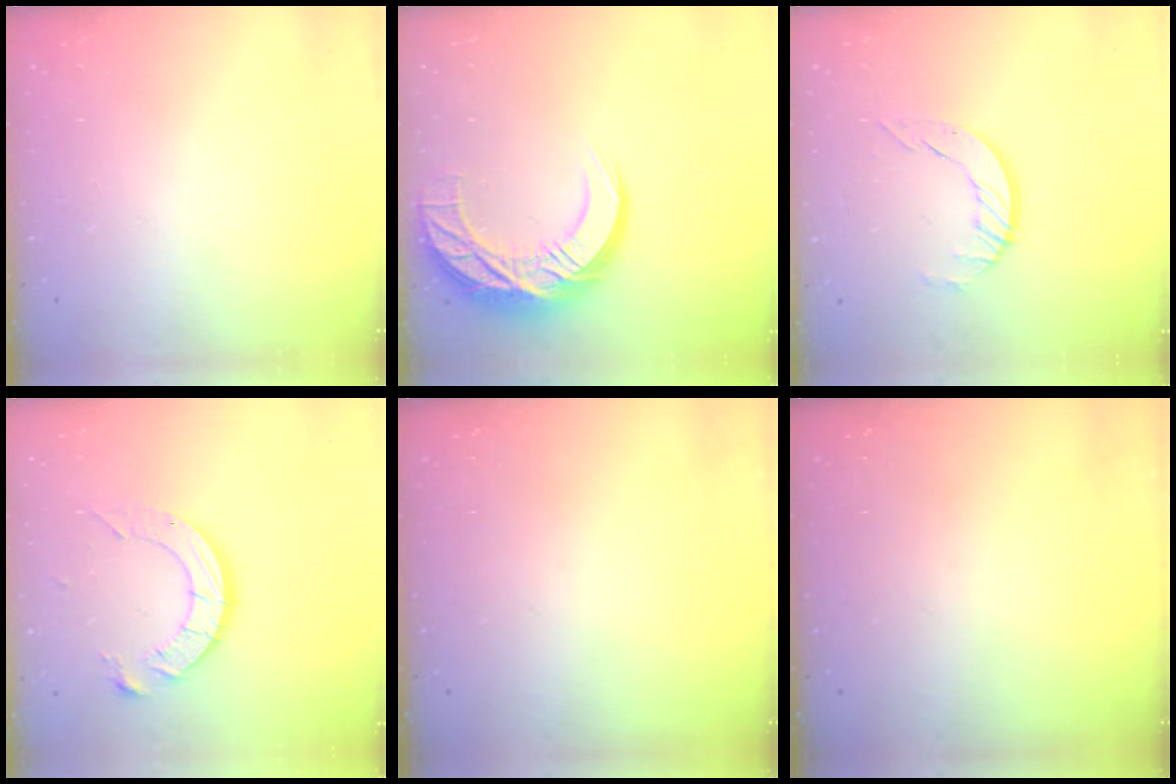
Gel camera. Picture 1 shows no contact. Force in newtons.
{"total": 15.9, "press": 15.9, "slide": 1.2}
{"total": 5.2, "press": 5.2, "slide": 0.5}
{"total": 10.8, "press": 10.8, "slide": 0.7}
{"total": 0.0}
{"total": 0.0}